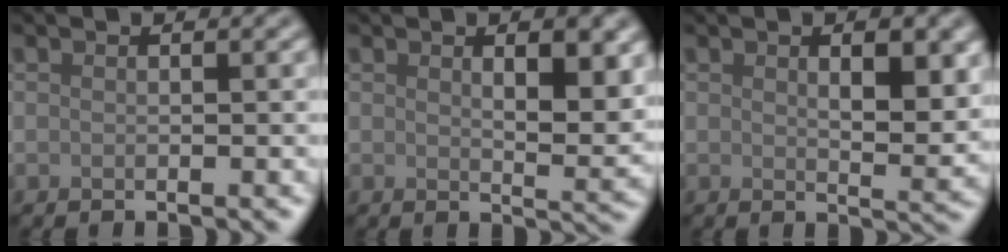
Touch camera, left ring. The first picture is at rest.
{"total": 4.7, "force": [1.7, 1.7, 4.0], "torque": [-0.055, -0.008, 0.031]}
{"total": 4.3, "force": [1.4, 1.7, 3.7], "torque": [-0.053, -0.007, 0.026]}